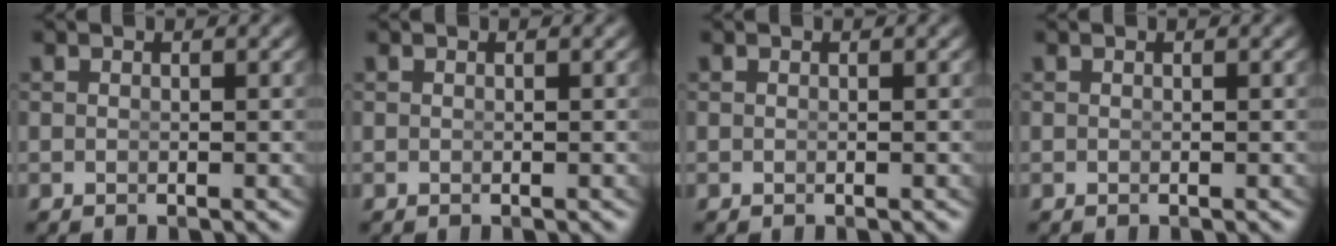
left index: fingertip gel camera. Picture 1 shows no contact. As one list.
[{"total": 0.0}, {"total": 0.0}, {"total": 0.0}]